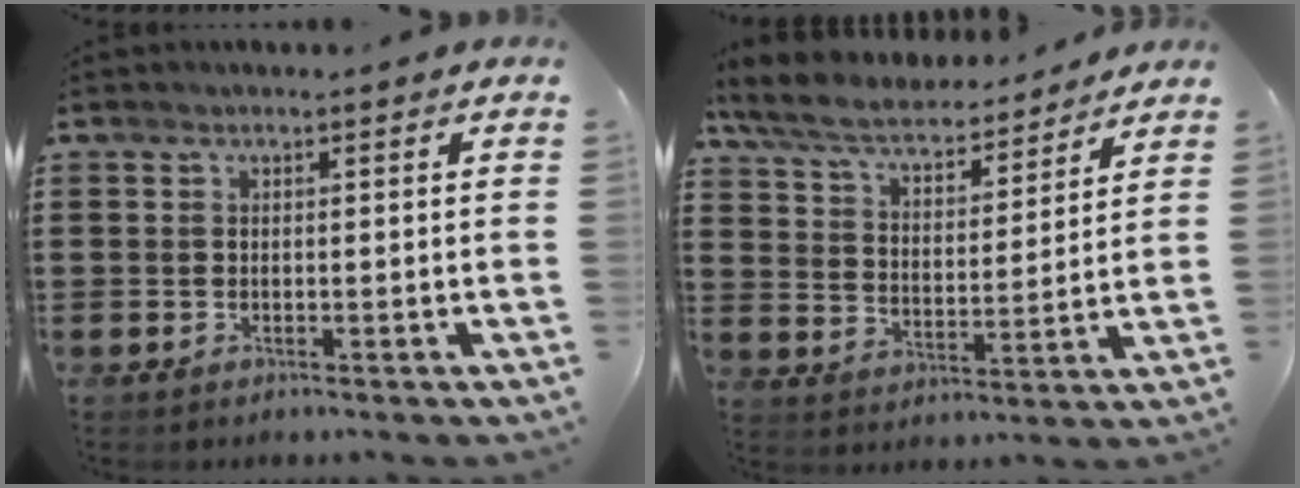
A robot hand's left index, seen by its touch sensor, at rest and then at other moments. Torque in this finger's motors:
{"motor_torque": [2.14, 0.00, 0.40, 0.21]}